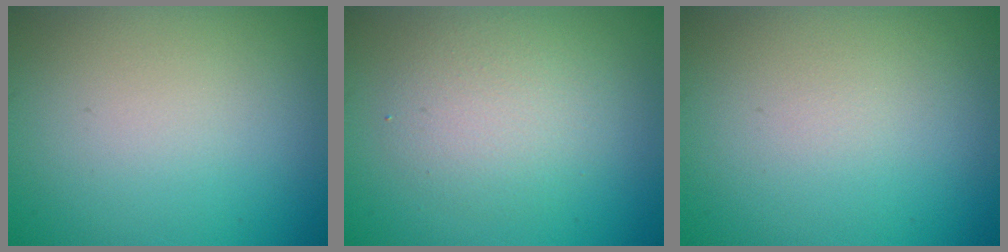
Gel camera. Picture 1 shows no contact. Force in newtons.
{"total": 3.2, "press": 3.2, "slide": 0.3}
{"total": 0.0}